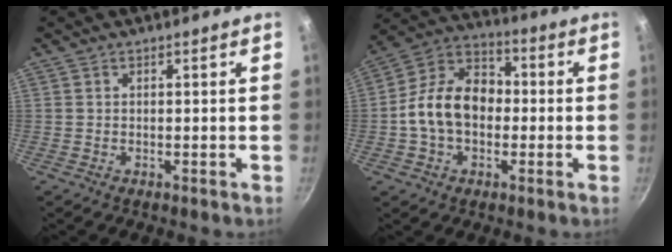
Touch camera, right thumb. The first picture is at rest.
{"total": 14.1, "force": [-1.3, 10.2, 9.7], "torque": [-0.135, 0.040, -0.042]}